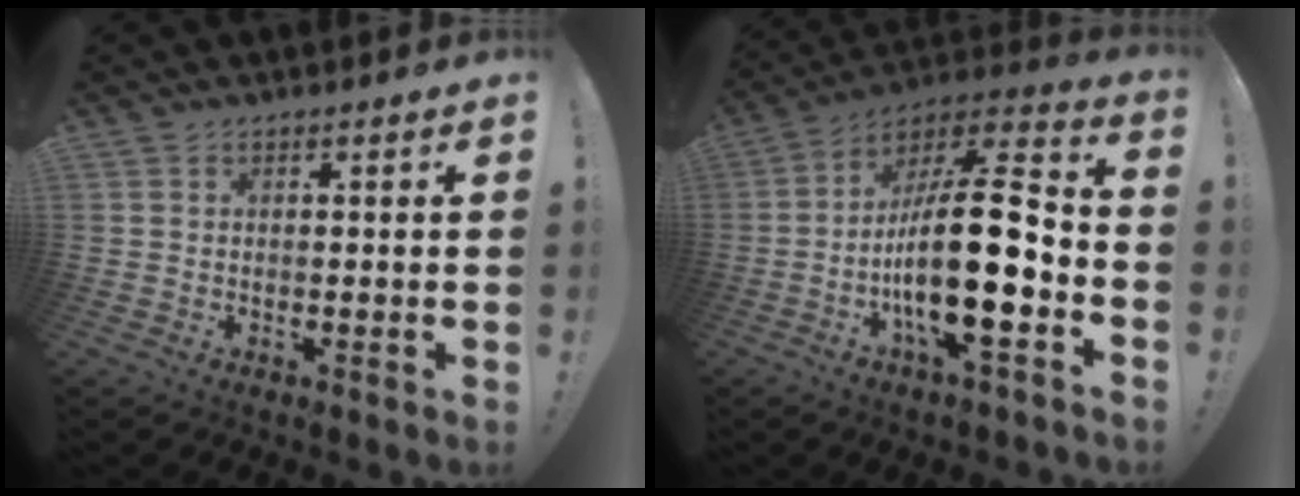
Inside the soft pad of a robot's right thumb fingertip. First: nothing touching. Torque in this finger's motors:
{"motor_torque": [2.81, 2.20, 1.52, -1.25, 0.41]}